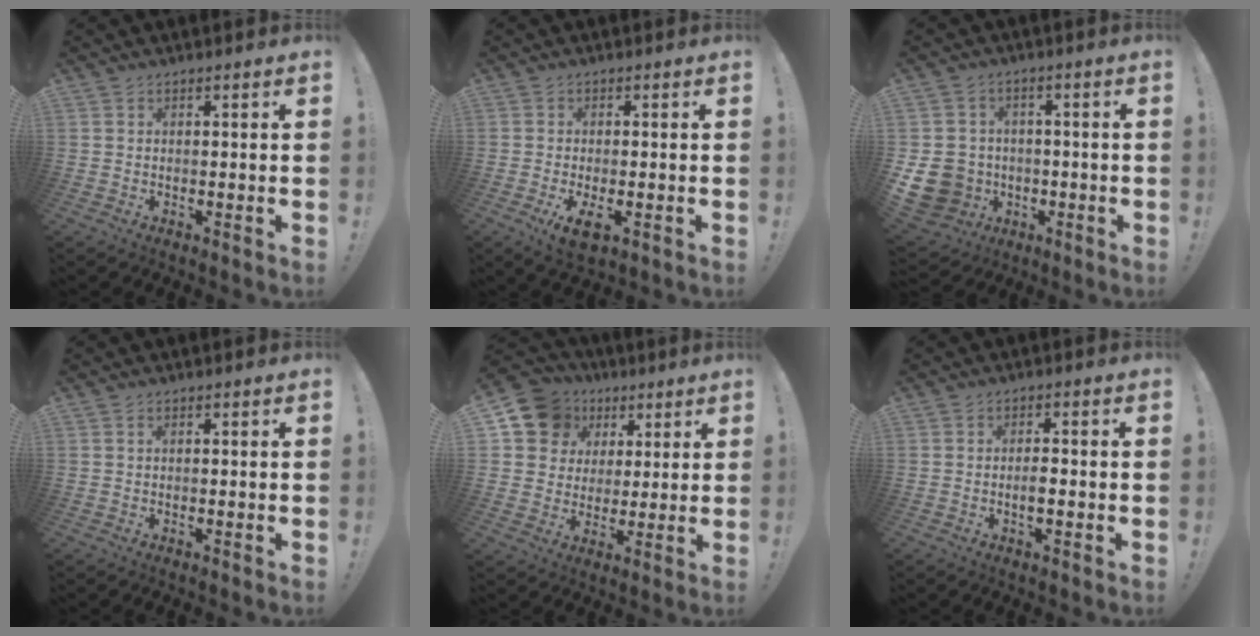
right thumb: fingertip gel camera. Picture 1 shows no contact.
{"total": 5.4, "force": [-1.8, 1.9, 4.7], "torque": [-0.084, -0.006, -0.029]}
{"total": 12.6, "force": [-2.6, 10.9, 5.6], "torque": [-0.126, 0.017, -0.038]}
{"total": 0.0}
{"total": 12.6, "force": [5.9, 10.4, 3.8], "torque": [-0.058, -0.031, 0.121]}
{"total": 3.4, "force": [-0.9, 1.2, 3.0], "torque": [-0.043, 0.002, -0.018]}